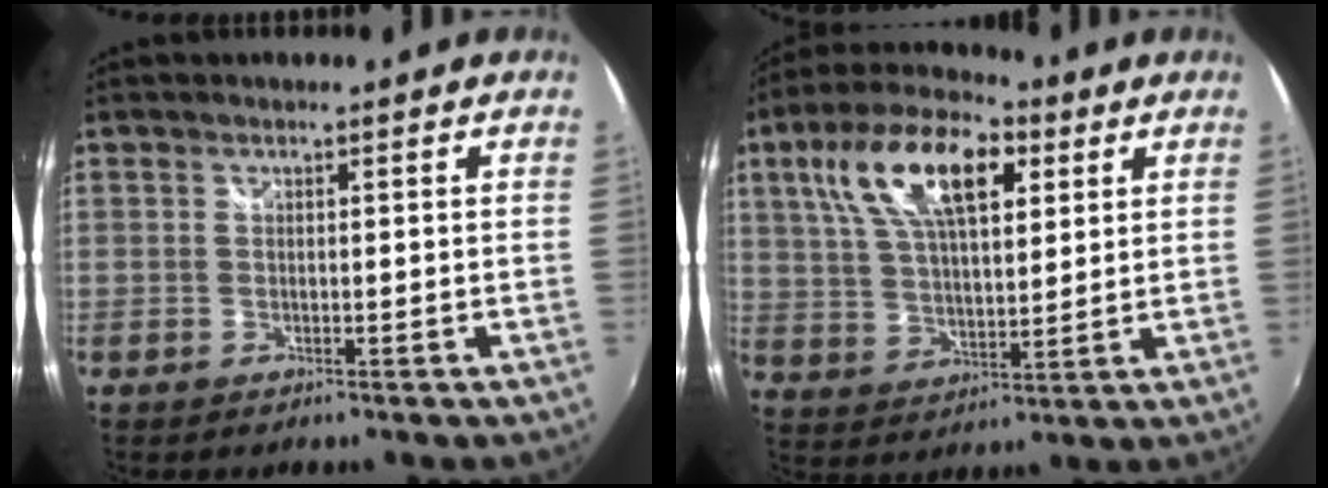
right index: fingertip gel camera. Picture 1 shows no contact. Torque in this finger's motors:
{"motor_torque": [1.21, 0.92, 0.78, 0.21]}